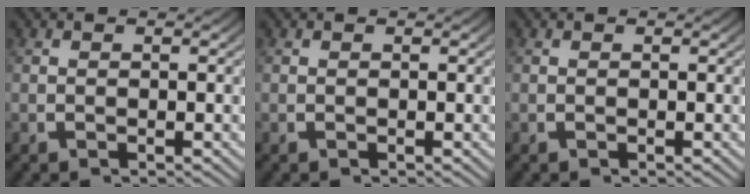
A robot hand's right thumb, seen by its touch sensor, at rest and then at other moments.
{"total": 0.0}
{"total": 0.0}